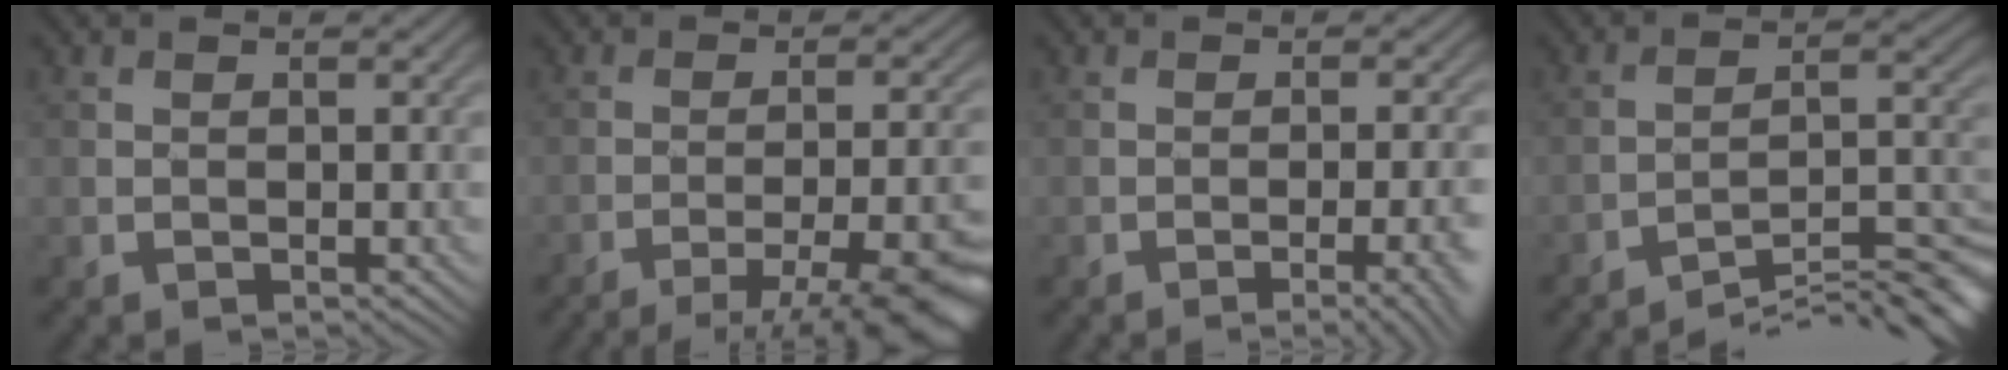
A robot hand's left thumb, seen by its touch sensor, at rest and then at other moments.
{"total": 11.8, "force": [-8.4, 2.2, 8.0], "torque": [-0.105, 0.002, -0.107]}
{"total": 5.0, "force": [-2.5, 1.1, 4.1], "torque": [-0.045, -0.001, -0.028]}
{"total": 10.2, "force": [-8.8, 0.8, 5.1], "torque": [-0.080, 0.015, -0.142]}